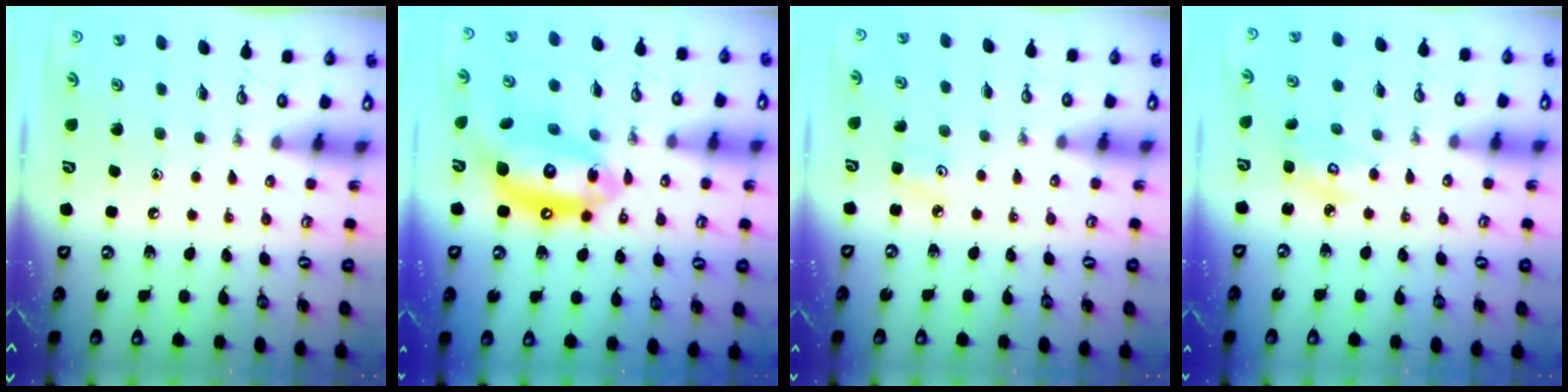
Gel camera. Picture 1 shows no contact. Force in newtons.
{"total": 17.1, "press": 17.0, "slide": 1.8}
{"total": 3.6, "press": 3.6, "slide": 0.4}
{"total": 3.2, "press": 3.2, "slide": 0.2}